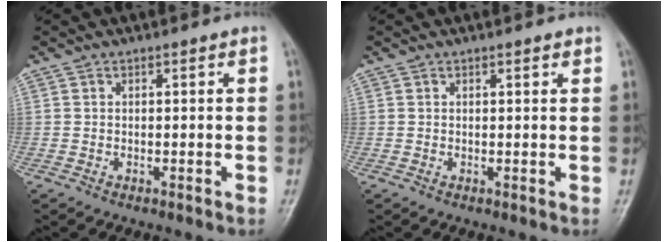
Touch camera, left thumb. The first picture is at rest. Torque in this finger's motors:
{"motor_torque": [-0.31, -0.01, -0.24, 0.07, 0.06]}